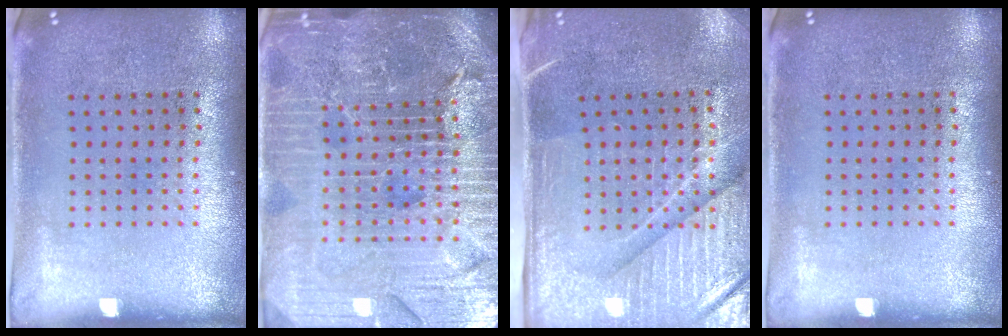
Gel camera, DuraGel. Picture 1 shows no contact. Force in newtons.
{"total": 5.9, "press": 5.3, "slide": 2.6}
{"total": 4.5, "press": 3.9, "slide": 2.3}
{"total": 0.0}